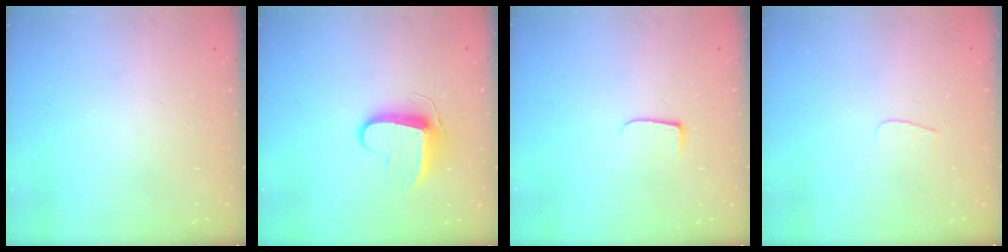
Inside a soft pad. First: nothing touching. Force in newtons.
{"total": 9.3, "press": 9.3, "slide": 0.3}
{"total": 5.6, "press": 5.5, "slide": 0.7}
{"total": 3.3, "press": 3.3, "slide": 0.4}